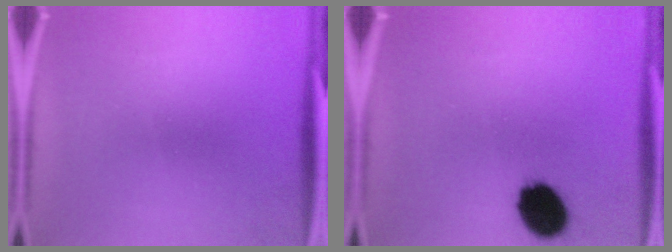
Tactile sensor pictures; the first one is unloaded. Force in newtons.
{"total": 11.2}